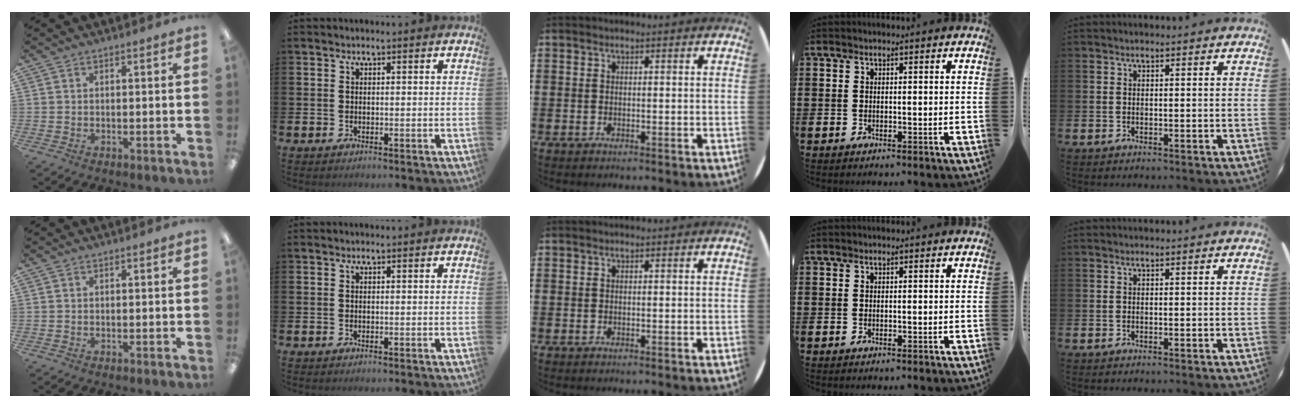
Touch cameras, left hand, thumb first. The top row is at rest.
{}